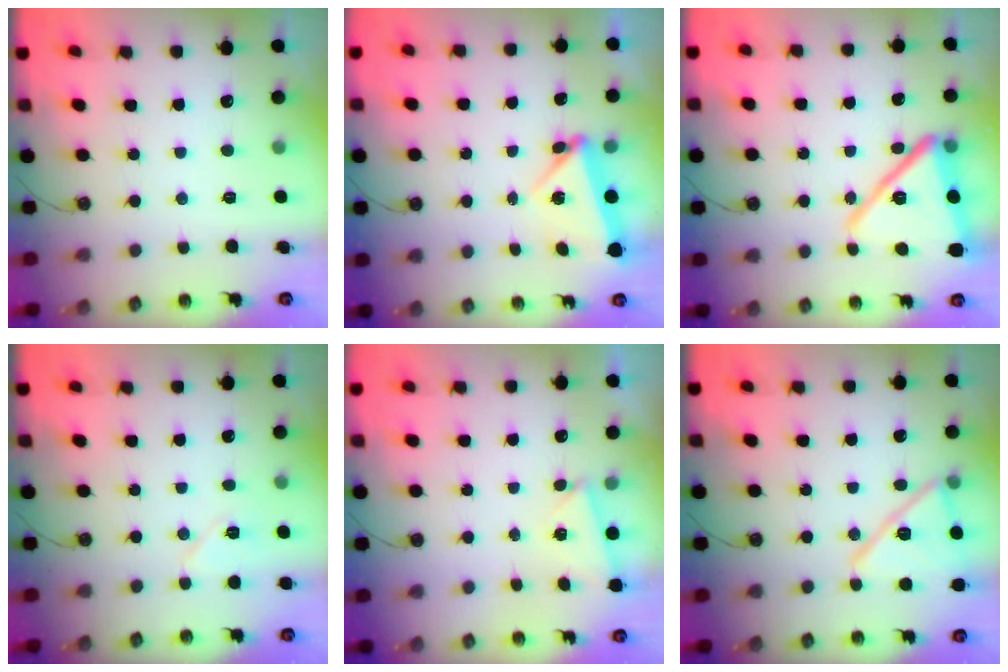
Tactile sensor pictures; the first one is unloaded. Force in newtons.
{"total": 6.6, "press": 6.5, "slide": 1.1}
{"total": 19.1, "press": 17.5, "slide": 7.8}
{"total": 7.8, "press": 6.3, "slide": 4.6}
{"total": 2.6, "press": 1.6, "slide": 2.0}
{"total": 16.4, "press": 15.1, "slide": 6.2}